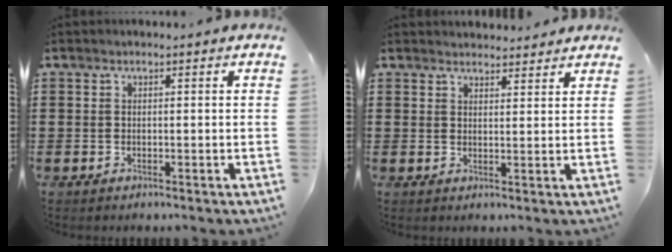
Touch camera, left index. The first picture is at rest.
{"total": 2.4, "force": [2.3, 0.3, -0.3], "torque": [-0.001, -0.004, 0.046]}